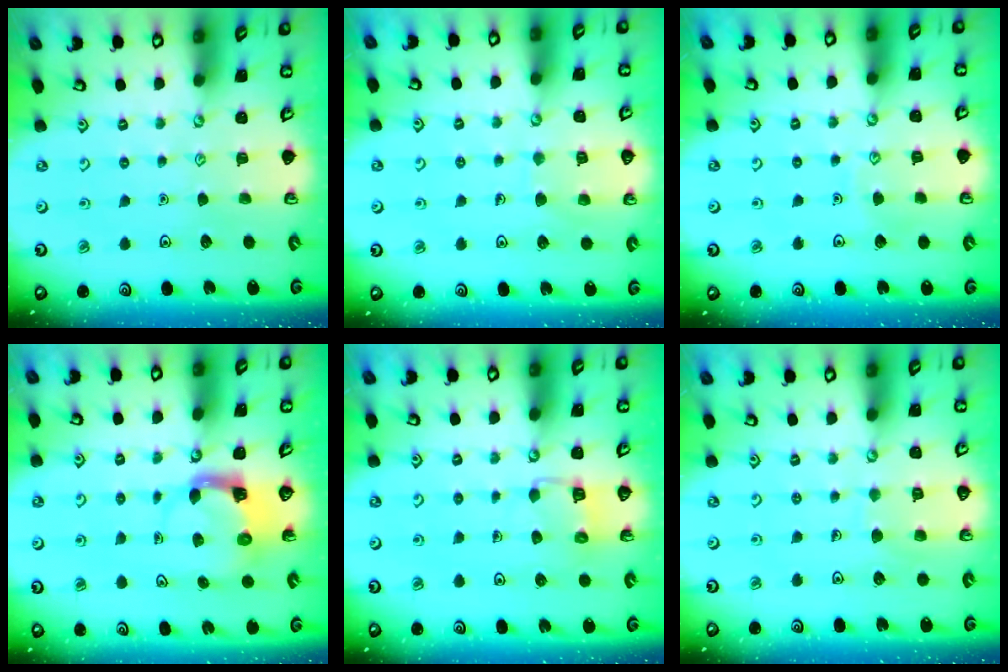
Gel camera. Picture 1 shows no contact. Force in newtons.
{"total": 5.1, "press": 5.0, "slide": 0.4}
{"total": 4.3, "press": 4.3, "slide": 0.5}
{"total": 3.9, "press": 3.9, "slide": 0.6}
{"total": 5.5, "press": 5.5, "slide": 0.6}
{"total": 5.7, "press": 5.7, "slide": 0.4}